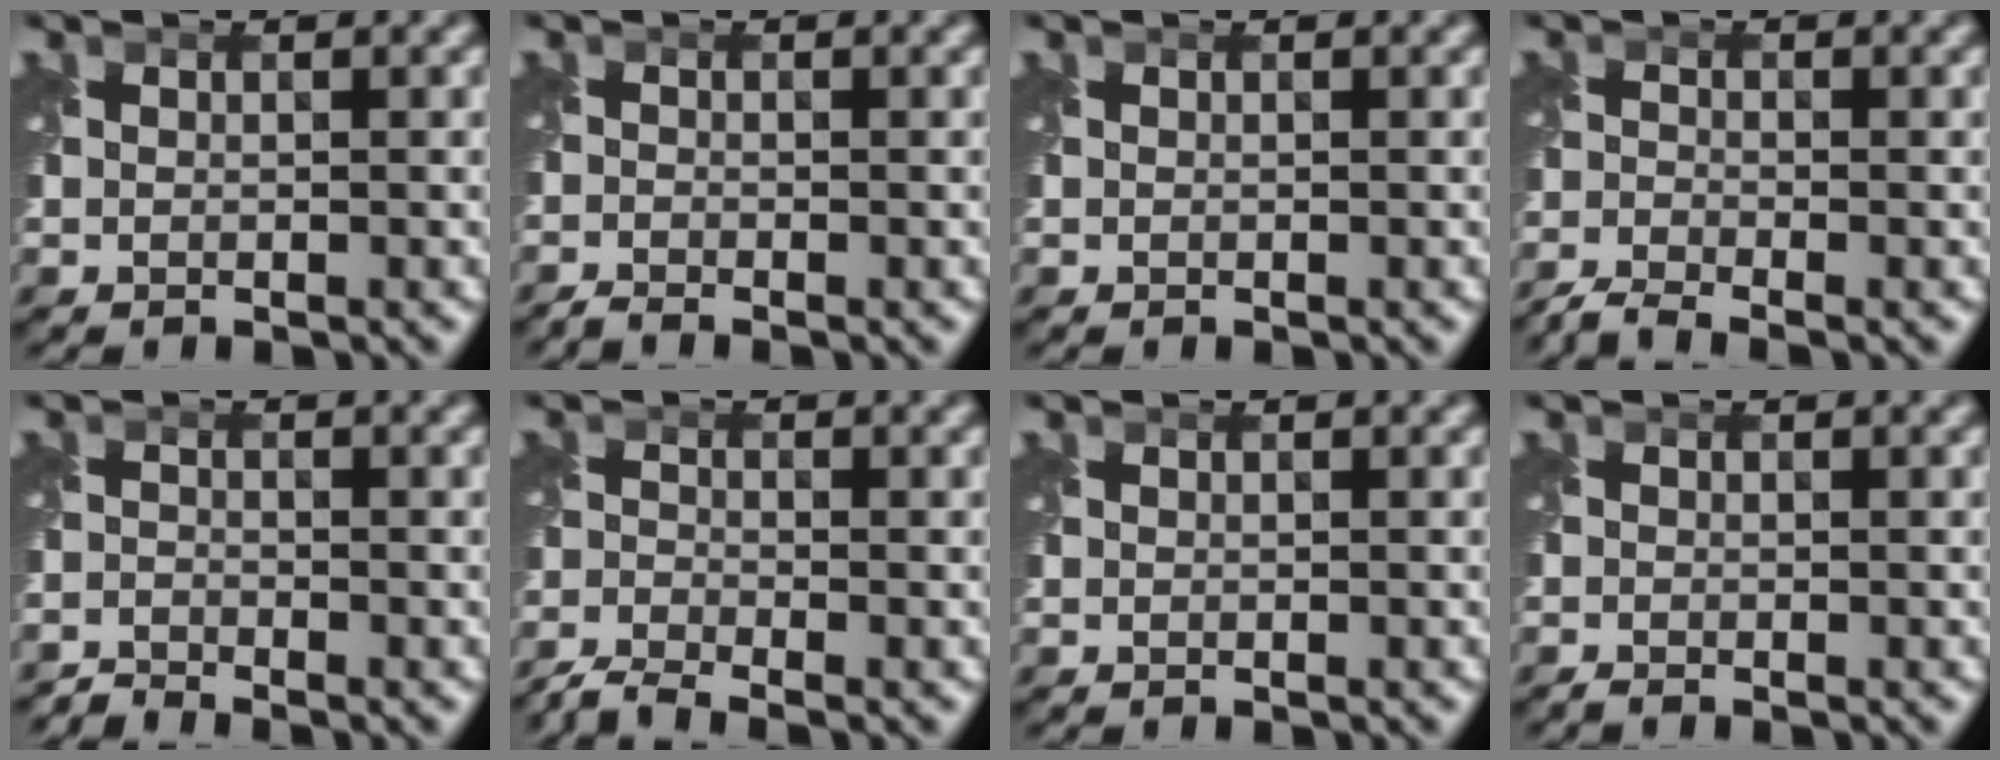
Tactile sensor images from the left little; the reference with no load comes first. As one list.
[{"total": 1.1, "force": [-1.0, 0.0, 0.3], "torque": [-0.007, -0.002, -0.028]}, {"total": 0.0}, {"total": 2.8, "force": [-2.5, 0.5, 1.1], "torque": [-0.025, -0.004, -0.060]}, {"total": 1.7, "force": [-1.7, -0.1, 0.0], "torque": [-0.002, 0.003, -0.041]}, {"total": 3.3, "force": [-3.0, 0.6, 1.3], "torque": [-0.029, -0.005, -0.069]}, {"total": 0.0}, {"total": 0.5, "force": [-0.5, 0.0, 0.2], "torque": [-0.005, -0.002, -0.014]}]